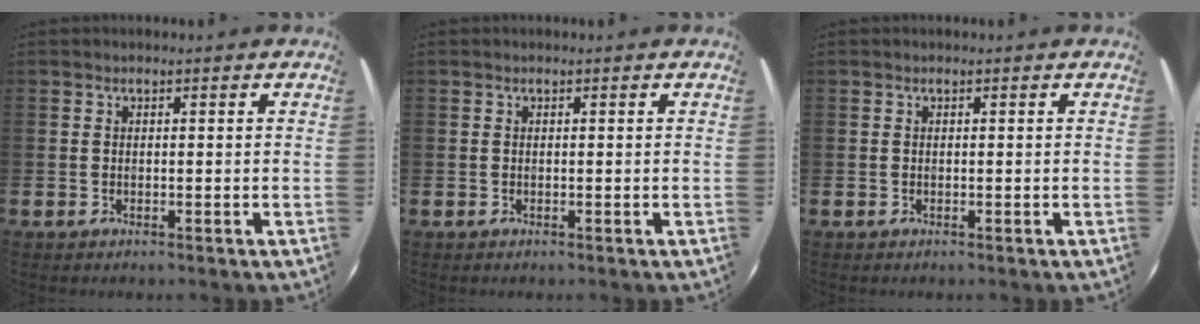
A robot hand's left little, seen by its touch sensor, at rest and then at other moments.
{"total": 0.0}
{"total": 0.0}